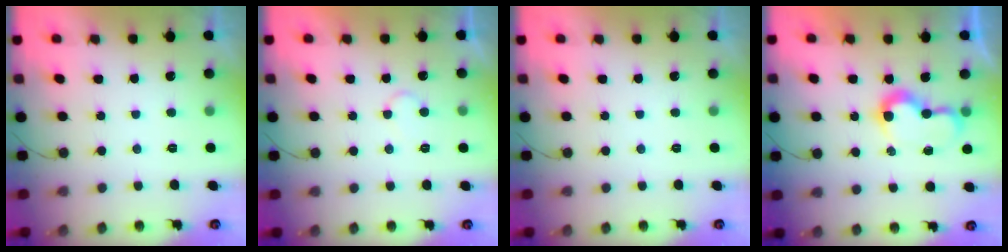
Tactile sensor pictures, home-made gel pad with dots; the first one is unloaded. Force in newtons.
{"total": 4.7, "press": 4.7, "slide": 0.4}
{"total": 0.0}
{"total": 7.5, "press": 7.5, "slide": 0.2}